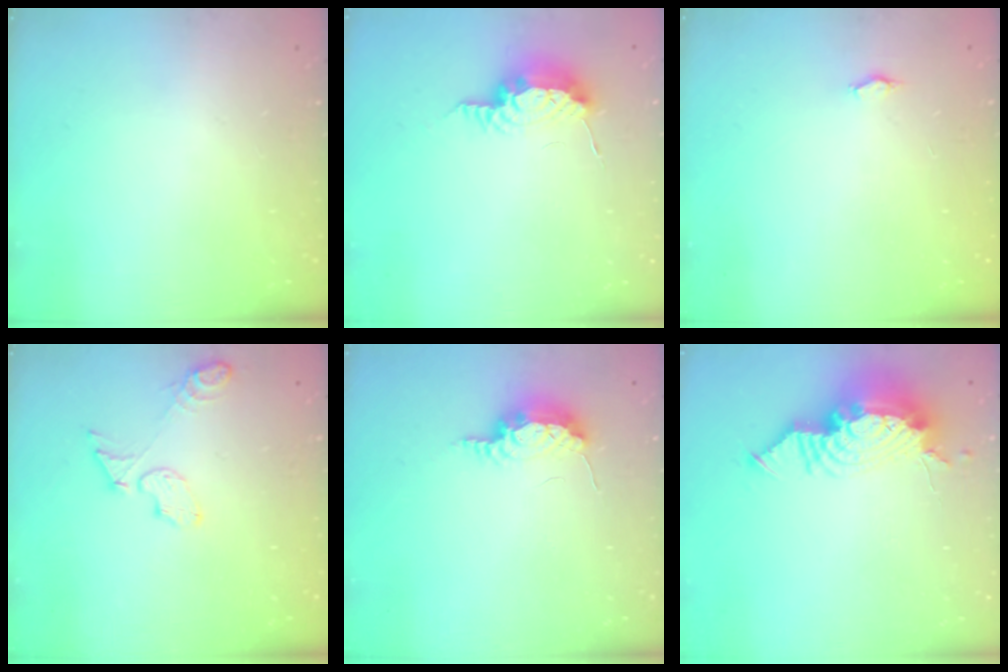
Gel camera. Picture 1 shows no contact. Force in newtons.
{"total": 9.3, "press": 8.9, "slide": 2.5}
{"total": 12.3, "press": 4.2, "slide": 11.6}
{"total": 6.8, "press": 6.8, "slide": 0.4}
{"total": 8.7, "press": 7.8, "slide": 4.0}
{"total": 18.6, "press": 18.2, "slide": 3.9}